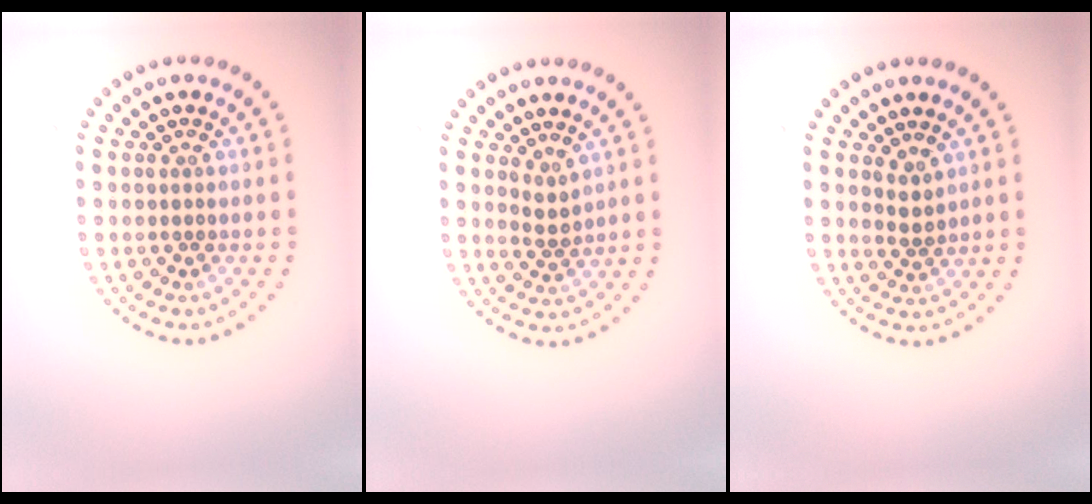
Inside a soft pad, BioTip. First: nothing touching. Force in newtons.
{"total": 1.3, "press": 0.9, "slide": 0.9}
{"total": 1.4, "press": 1.0, "slide": 1.0}